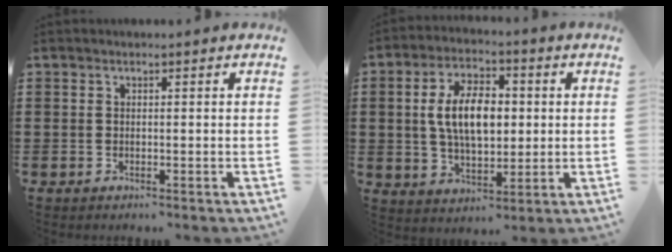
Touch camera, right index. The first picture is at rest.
{"total": 9.2, "force": [1.0, 4.9, 7.7], "torque": [-0.148, 0.007, 0.010]}